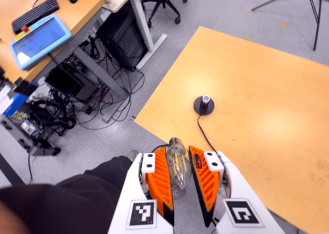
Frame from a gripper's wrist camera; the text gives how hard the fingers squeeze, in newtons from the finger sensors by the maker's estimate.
{"total": 14.5, "left": 15.7, "right": 13.3}